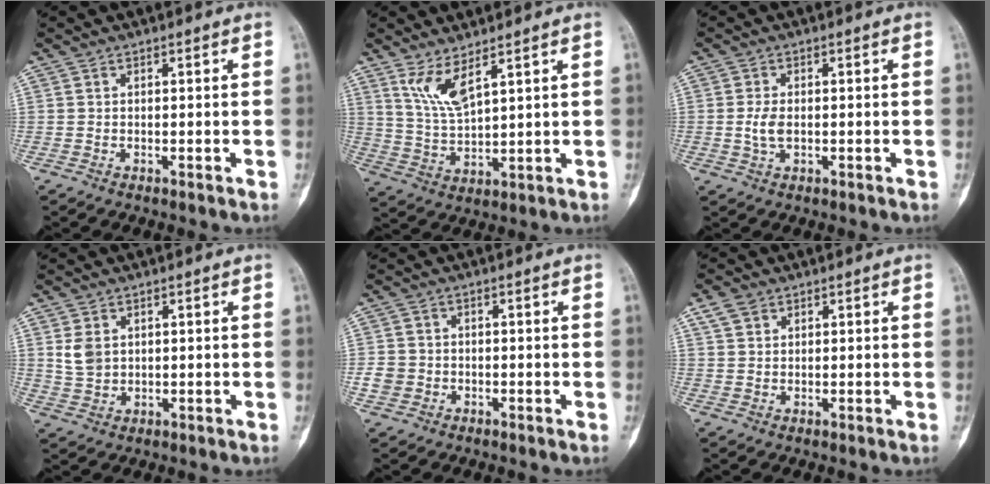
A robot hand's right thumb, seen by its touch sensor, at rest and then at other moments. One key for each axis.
{"total": 6.8, "fx": 4.2, "fy": 1.7, "fz": 5.0, "tx": -0.104, "ty": -0.035, "tz": 0.095}
{"total": 2.9, "fx": -0.2, "fy": 1.7, "fz": 2.4, "tx": -0.047, "ty": -0.001, "tz": -0.004}
{"total": 4.1, "fx": 1.3, "fy": 3.0, "fz": 2.4, "tx": -0.039, "ty": -0.004, "tz": 0.033}
{"total": 2.9, "fx": -0.7, "fy": 2.7, "fz": 0.8, "tx": -0.005, "ty": 0.009, "tz": -0.015}
{"total": 3.1, "fx": 1.7, "fy": 2.2, "fz": 1.2, "tx": -0.019, "ty": 0.003, "tz": 0.034}